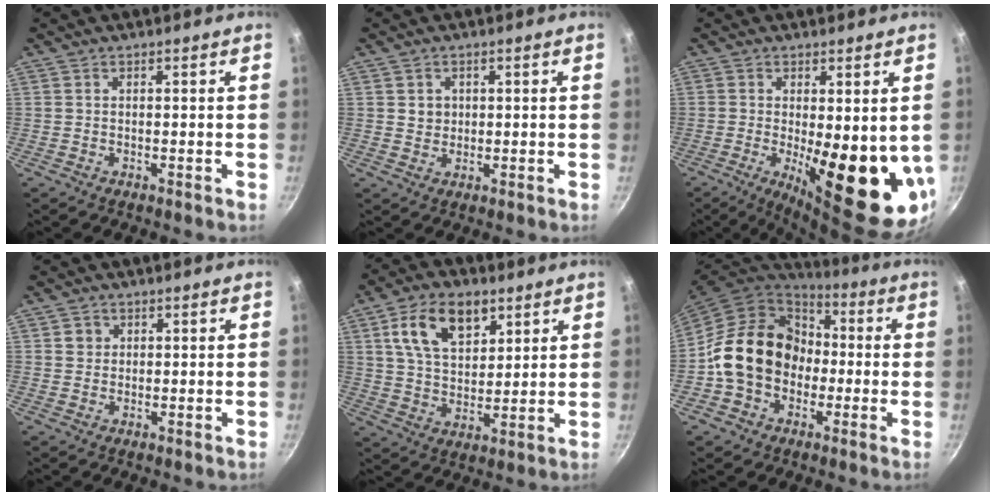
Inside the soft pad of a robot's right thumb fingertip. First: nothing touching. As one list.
[{"total": 2.6, "force": [0.5, 2.4, 0.8], "torque": [-0.001, 0.003, 0.010]}, {"total": 16.8, "force": [-1.5, 5.7, 15.7], "torque": [-0.190, -0.035, -0.008]}, {"total": 2.2, "force": [0.5, 2.0, 0.5], "torque": [0.001, 0.004, 0.006]}, {"total": 13.6, "force": [6.1, 8.2, 8.9], "torque": [-0.125, -0.016, 0.106]}, {"total": 18.1, "force": [-1.4, 14.9, 10.2], "torque": [-0.147, 0.049, -0.030]}]